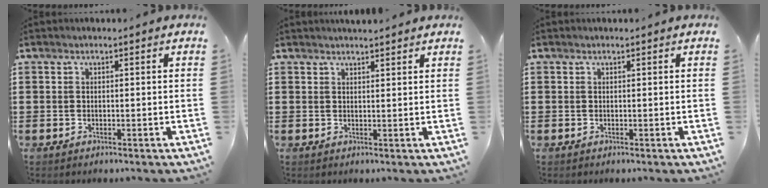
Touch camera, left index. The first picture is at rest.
{"total": 1.8, "force": [1.8, 0.1, 0.3], "torque": [-0.010, 0.001, 0.034]}
{"total": 0.0}